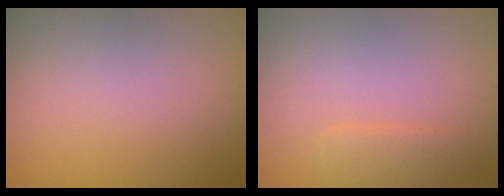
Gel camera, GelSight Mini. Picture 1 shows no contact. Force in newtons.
{"total": 1.8, "press": 1.8, "slide": 0.2}